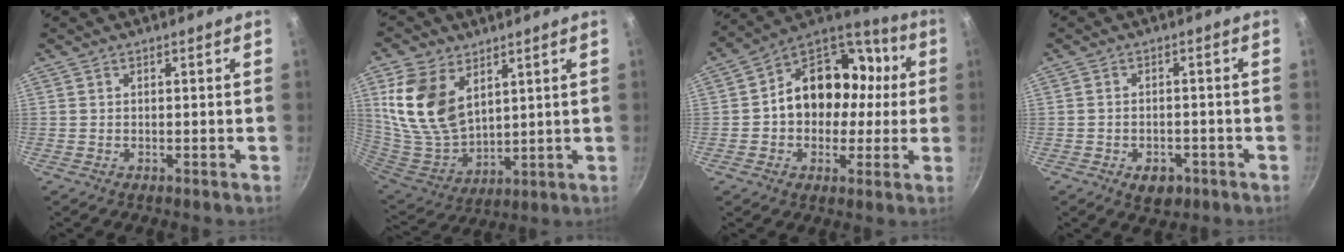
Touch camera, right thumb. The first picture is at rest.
{"total": 16.0, "force": [6.4, 10.1, 10.7], "torque": [-0.204, -0.038, 0.140]}
{"total": 18.8, "force": [0.5, 15.0, 11.3], "torque": [-0.132, 0.050, -0.002]}
{"total": 4.8, "force": [-2.3, 3.1, 2.8], "torque": [-0.032, 0.015, -0.024]}